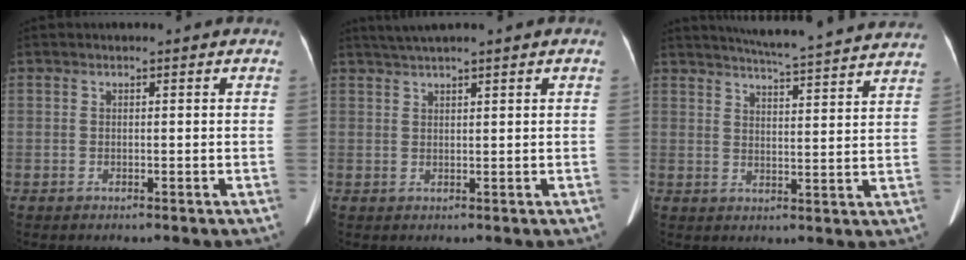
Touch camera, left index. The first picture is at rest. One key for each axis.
{"total": 4.0, "fx": 3.1, "fy": -0.4, "fz": 2.4, "tx": -0.049, "ty": 0.028, "tz": 0.061}
{"total": 20.4, "fx": 19.0, "fy": -0.1, "fz": 7.5, "tx": -0.119, "ty": -0.021, "tz": 0.235}